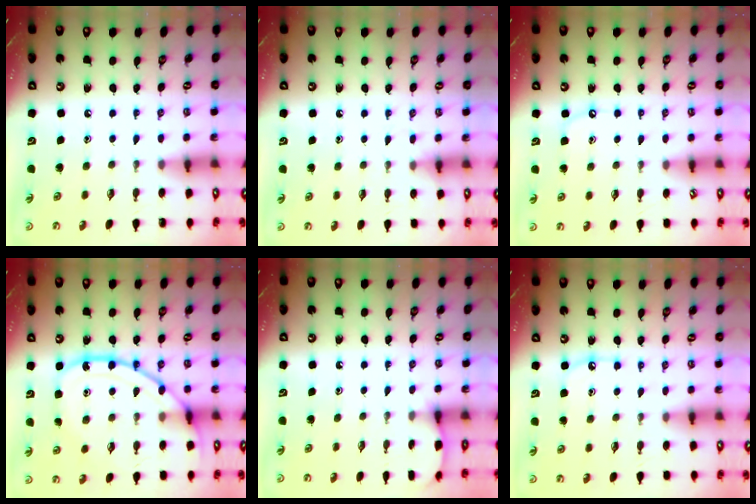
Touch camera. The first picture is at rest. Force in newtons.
{"total": 4.3, "press": 4.3, "slide": 0.5}
{"total": 5.3, "press": 5.2, "slide": 0.7}
{"total": 15.0, "press": 15.0, "slide": 0.6}
{"total": 3.0, "press": 3.0, "slide": 0.5}
{"total": 5.7, "press": 5.7, "slide": 0.5}